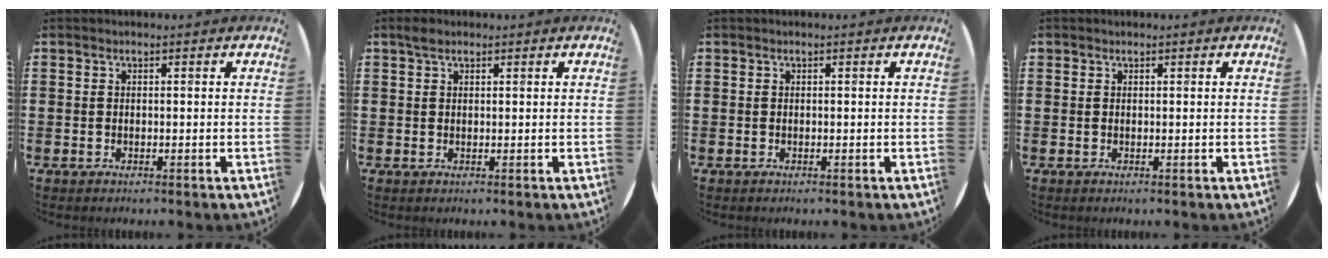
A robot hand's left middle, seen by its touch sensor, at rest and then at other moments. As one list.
[{"total": 1.3, "force": [1.0, 0.7, 0.4], "torque": [-0.002, 0.001, 0.017]}, {"total": 0.0}, {"total": 0.0}]